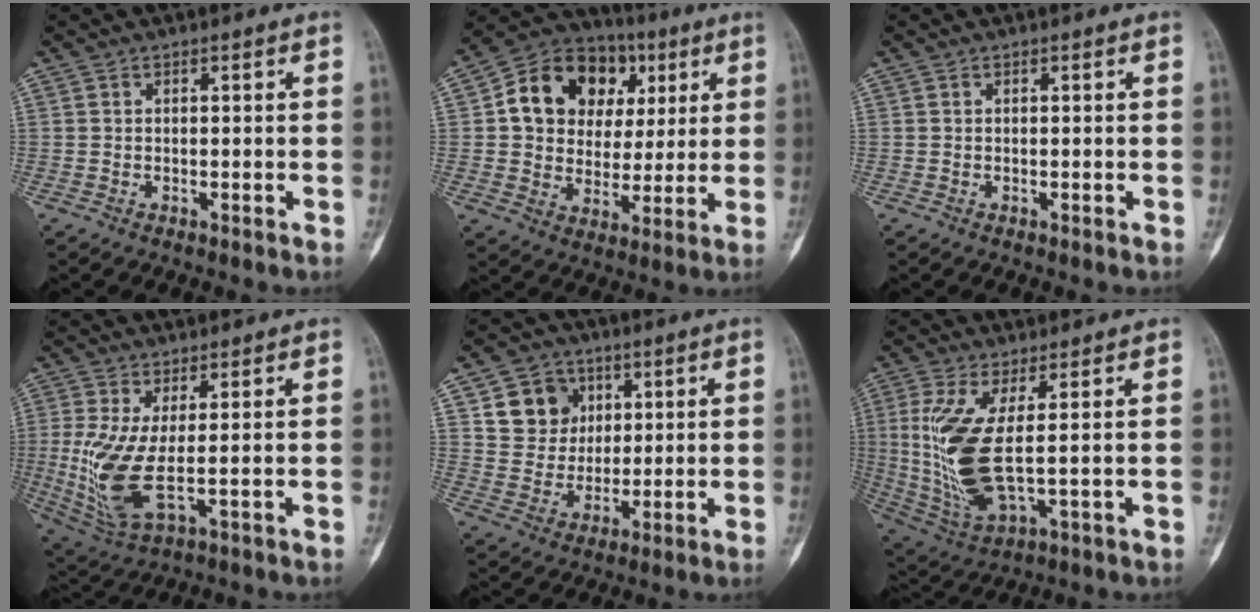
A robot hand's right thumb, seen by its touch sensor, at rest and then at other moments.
{"total": 17.7, "force": [4.9, 14.2, 9.4], "torque": [-0.114, 0.017, 0.083]}
{"total": 0.0}
{"total": 10.2, "force": [-0.2, 3.4, 9.6], "torque": [-0.231, -0.016, 0.009]}
{"total": 10.1, "force": [3.7, 8.9, 3.1], "torque": [-0.014, -0.010, 0.068]}
{"total": 13.3, "force": [1.5, 4.0, 12.6], "torque": [-0.292, -0.019, 0.043]}